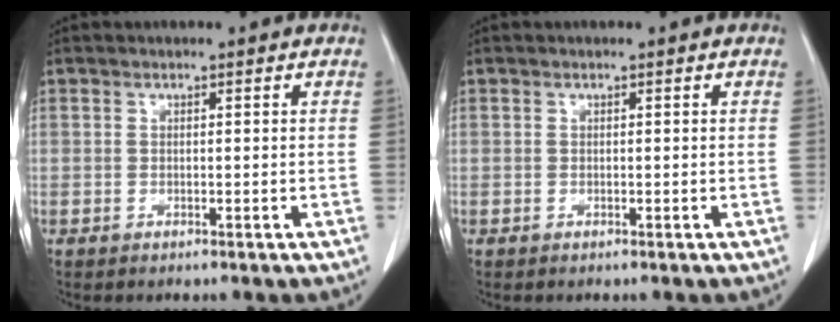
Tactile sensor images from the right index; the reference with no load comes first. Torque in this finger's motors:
{"motor_torque": [0.00, 0.00, 0.00, 0.00]}